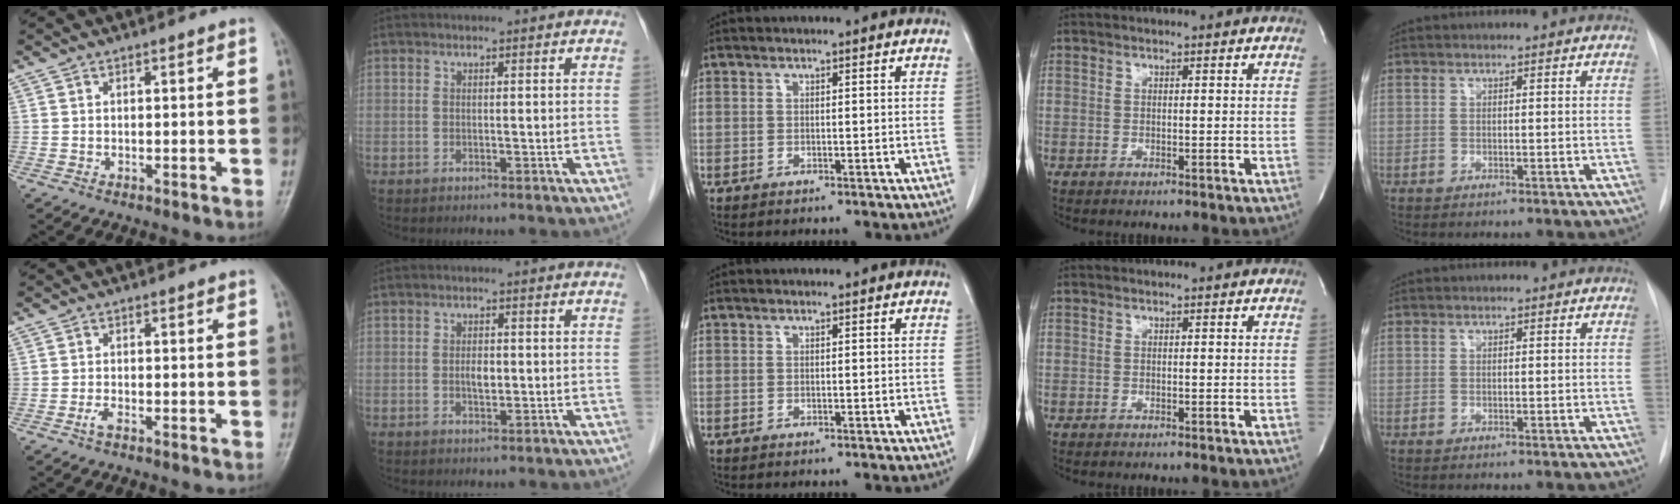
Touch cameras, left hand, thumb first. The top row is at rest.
{"thumb": {"total": 1.4, "force": [-1.0, 0.4, 0.9], "torque": [-0.029, 0.002, -0.022]}, "index": {"total": 2.2, "force": [-0.4, 1.2, 1.8], "torque": [-0.033, -0.002, -0.006]}}